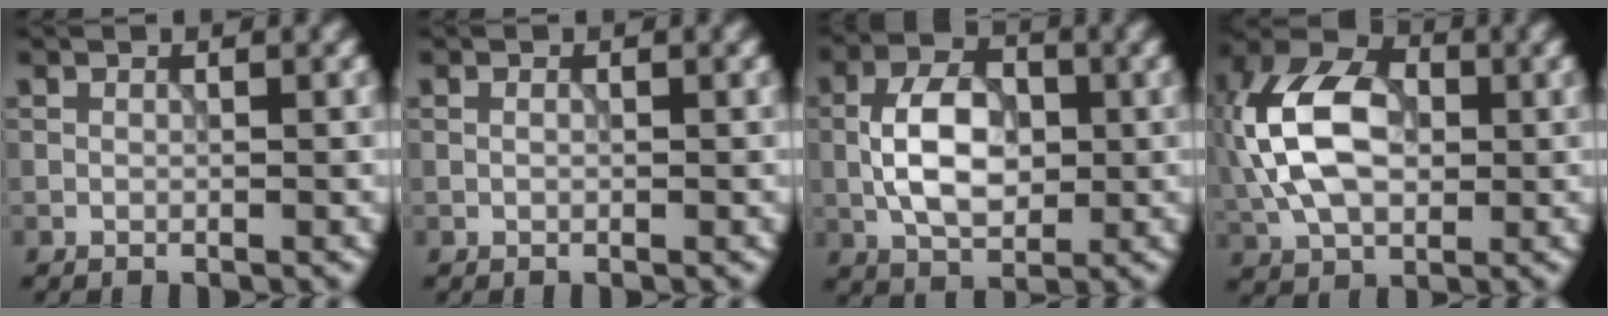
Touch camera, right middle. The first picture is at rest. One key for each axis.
{"total": 0.5, "fx": 0.1, "fy": 0.3, "fz": 0.4, "tx": -0.010, "ty": -0.001, "tz": 0.001}
{"total": 6.3, "fx": -0.4, "fy": 3.8, "fz": 5.0, "tx": -0.093, "ty": 0.005, "tz": -0.012}
{"total": 10.8, "fx": 0.4, "fy": 7.0, "fz": 8.2, "tx": -0.185, "ty": 0.025, "tz": -0.013}